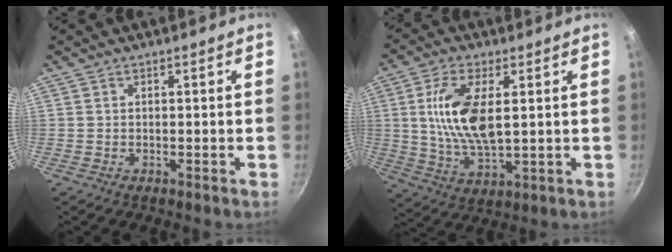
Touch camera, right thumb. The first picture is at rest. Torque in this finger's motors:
{"motor_torque": [0.84, 2.99, 1.25, 0.10, 0.19]}